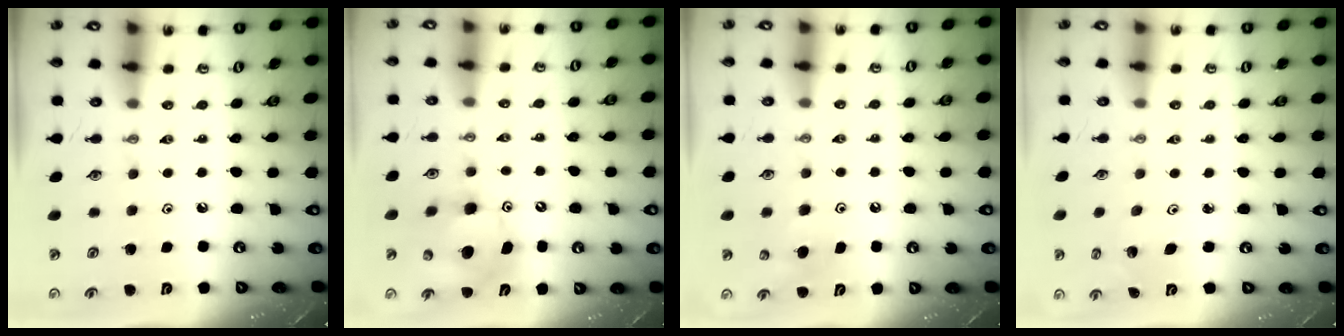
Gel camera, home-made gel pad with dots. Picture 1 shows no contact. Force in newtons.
{"total": 12.1, "press": 11.9, "slide": 2.2}
{"total": 7.0, "press": 6.8, "slide": 1.4}
{"total": 1.4, "press": 1.4, "slide": 0.1}